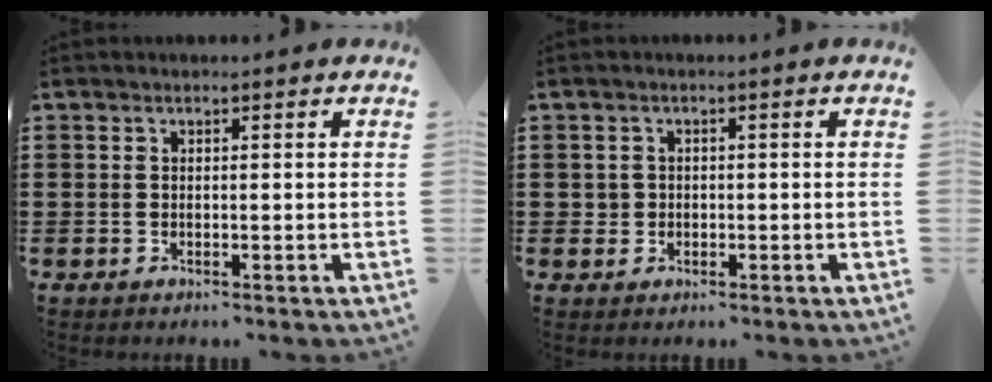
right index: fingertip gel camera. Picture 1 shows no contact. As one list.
[{"total": 1.5, "force": [-0.3, 1.4, 0.3], "torque": [-0.010, 0.006, -0.008]}]